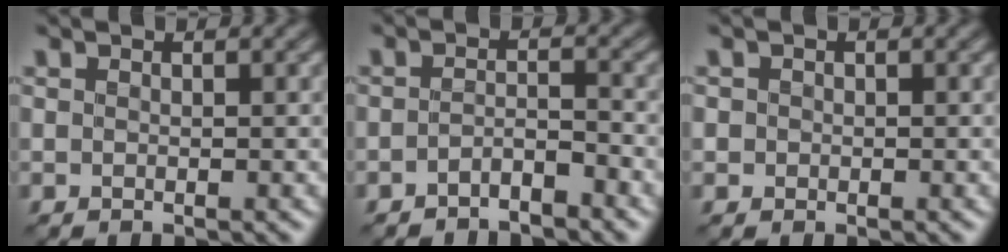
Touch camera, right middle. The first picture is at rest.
{"total": 1.8, "force": [-1.5, 0.5, 1.0], "torque": [-0.019, 0.006, -0.029]}
{"total": 0.8, "force": [0.0, 0.8, 0.1], "torque": [0.005, -0.003, -0.002]}